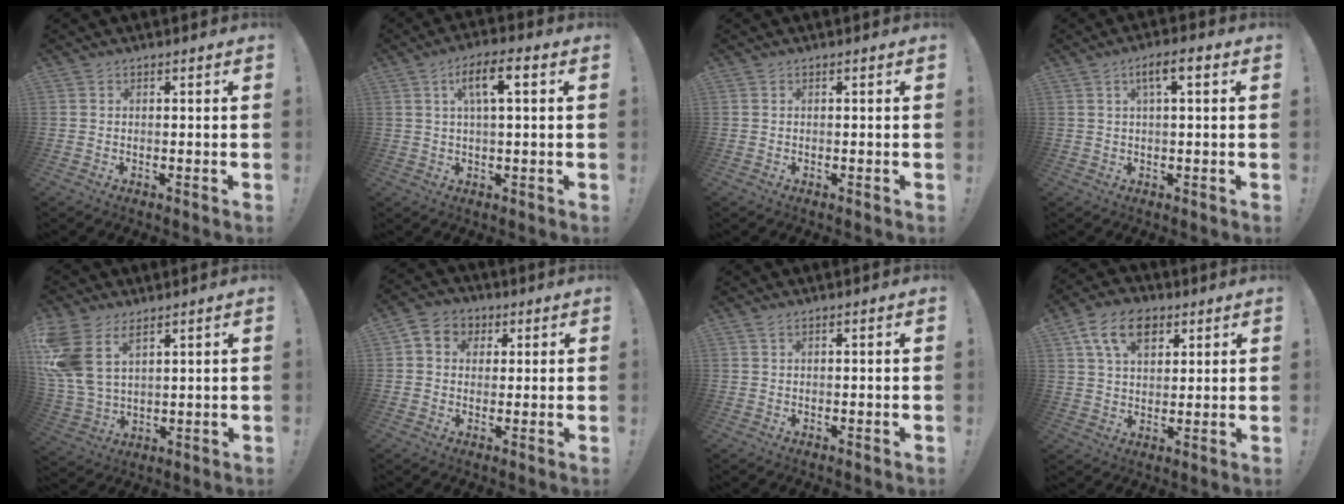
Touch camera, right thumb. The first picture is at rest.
{"total": 8.2, "force": [2.4, 2.4, 7.4], "torque": [-0.130, 0.009, 0.036]}
{"total": 0.0}
{"total": 5.2, "force": [1.5, 1.2, 4.8], "torque": [-0.082, 0.003, 0.020]}
{"total": 11.2, "force": [5.9, 6.6, 6.8], "torque": [-0.147, -0.035, 0.117]}
{"total": 6.2, "force": [1.2, 5.5, 2.5], "torque": [-0.034, 0.002, 0.025]}
{"total": 0.9, "force": [0.6, 0.2, 0.7], "torque": [-0.015, 0.002, 0.010]}
{"total": 12.4, "force": [5.9, 8.1, 7.2], "torque": [-0.116, -0.009, 0.111]}